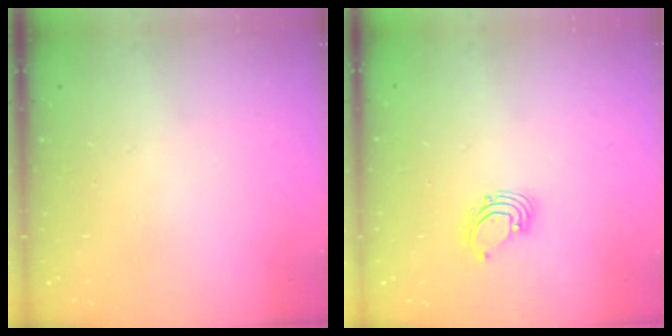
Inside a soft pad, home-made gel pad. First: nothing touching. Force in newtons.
{"total": 2.2, "press": 2.2, "slide": 0.2}